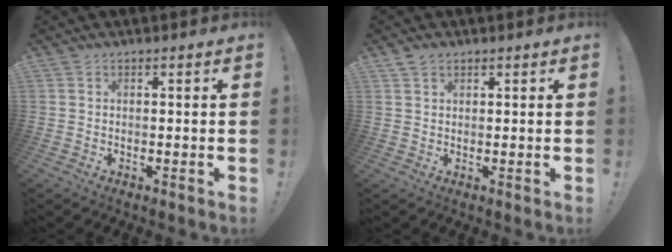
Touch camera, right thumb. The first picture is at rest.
{"total": 2.0, "force": [1.5, 1.2, 0.8], "torque": [-0.015, -0.002, 0.028]}